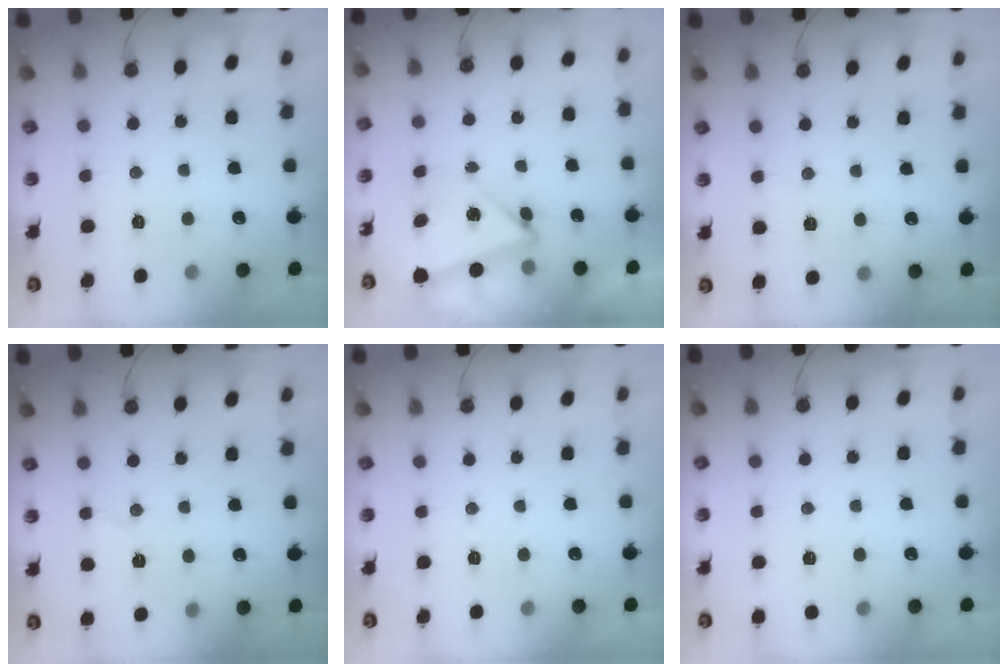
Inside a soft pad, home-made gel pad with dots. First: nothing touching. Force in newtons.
{"total": 5.7, "press": 5.6, "slide": 0.7}
{"total": 2.9, "press": 1.5, "slide": 2.5}
{"total": 5.9, "press": 5.2, "slide": 2.8}
{"total": 0.0}
{"total": 3.0, "press": 2.4, "slide": 1.8}